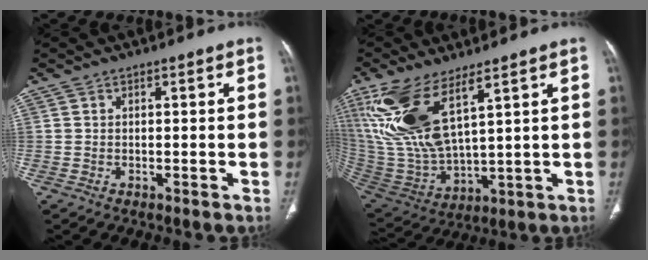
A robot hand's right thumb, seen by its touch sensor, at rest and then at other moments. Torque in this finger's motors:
{"motor_torque": [1.17, 3.83, 2.02, 0.75, 0.33]}